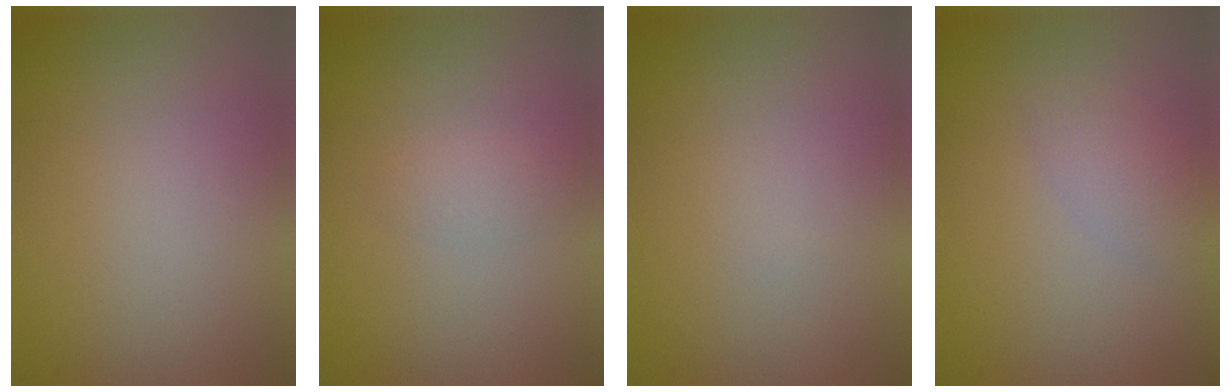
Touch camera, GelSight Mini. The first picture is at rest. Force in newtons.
{"total": 1.1, "press": 1.1, "slide": 0.0}
{"total": 0.0}
{"total": 1.8, "press": 1.8, "slide": 0.1}